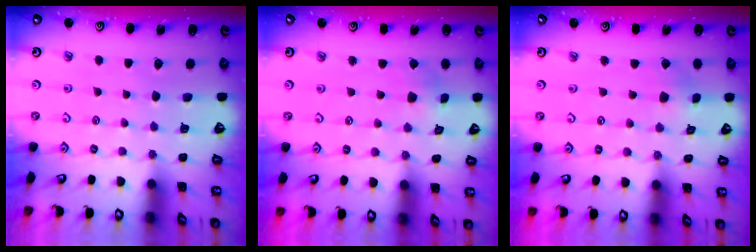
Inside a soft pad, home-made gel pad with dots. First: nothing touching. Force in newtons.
{"total": 2.1, "press": 2.1, "slide": 0.1}
{"total": 1.5, "press": 1.5, "slide": 0.2}